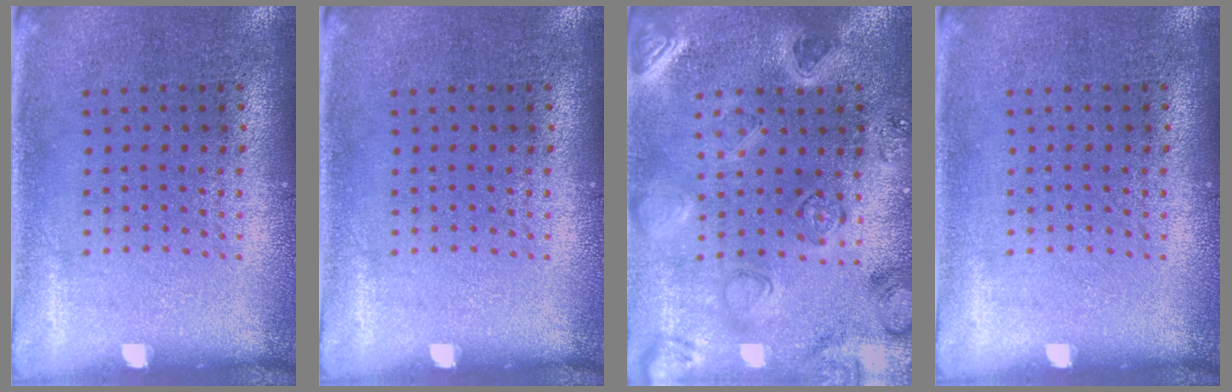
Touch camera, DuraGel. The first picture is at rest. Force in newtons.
{"total": 0.0}
{"total": 2.3, "press": 2.2, "slide": 0.3}
{"total": 0.0}